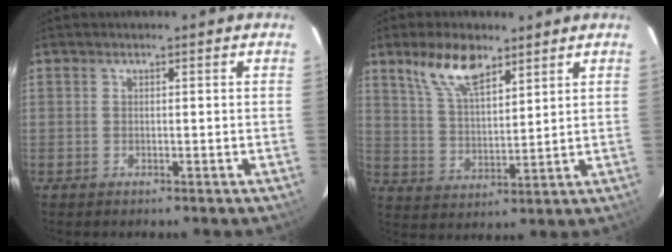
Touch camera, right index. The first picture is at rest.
{"total": 9.9, "force": [6.7, 3.9, 6.2], "torque": [-0.118, 0.011, 0.134]}